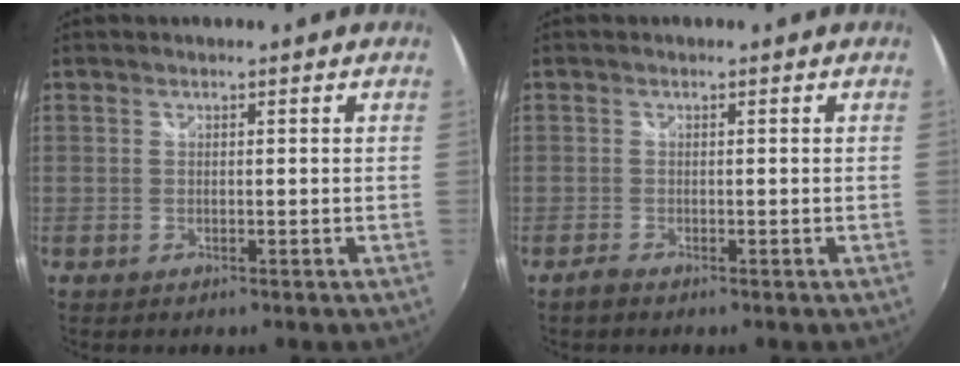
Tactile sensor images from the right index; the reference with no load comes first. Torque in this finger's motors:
{"motor_torque": [-0.88, 0.65, -0.77, -0.21]}